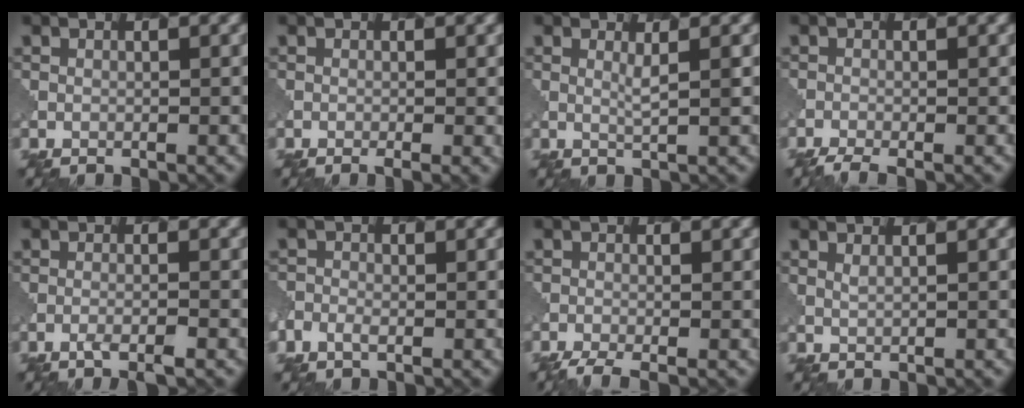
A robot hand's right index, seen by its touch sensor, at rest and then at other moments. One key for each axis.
{"total": 2.0, "fx": -0.5, "fy": 0.7, "fz": 1.8, "tx": -0.020, "ty": -0.002, "tz": -0.007}
{"total": 1.1, "fx": 0.6, "fy": 0.1, "fz": 0.9, "tx": -0.019, "ty": -0.003, "tz": 0.010}
{"total": 1.9, "fx": -1.6, "fy": 0.3, "fz": 1.0, "tx": -0.017, "ty": -0.005, "tz": -0.033}
{"total": 1.9, "fx": -1.2, "fy": 0.3, "fz": 1.4, "tx": -0.021, "ty": 0.000, "tz": -0.030}
{"total": 1.2, "fx": -0.7, "fy": 0.8, "fz": 0.3, "tx": -0.009, "ty": -0.001, "tz": -0.017}
{"total": 2.3, "fx": -1.9, "fy": 0.4, "fz": 1.3, "tx": -0.023, "ty": -0.006, "tz": -0.040}
{"total": 0.7, "fx": 0.7, "fy": 0.1, "fz": 0.2, "tx": -0.003, "ty": -0.003, "tz": 0.010}